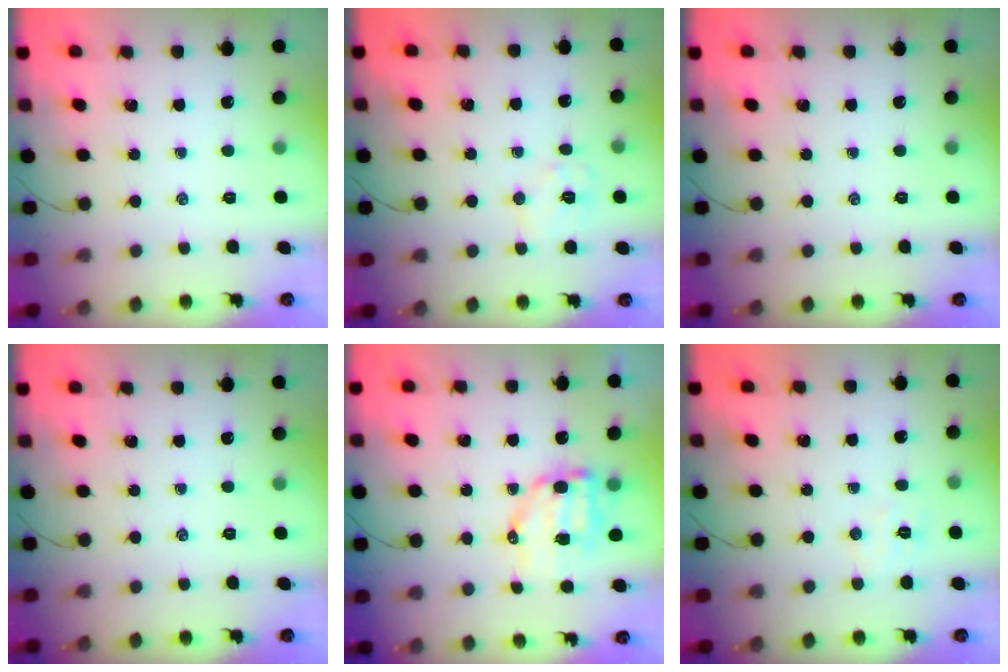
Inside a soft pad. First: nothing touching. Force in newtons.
{"total": 7.1, "press": 7.1, "slide": 1.0}
{"total": 0.0}
{"total": 0.0}
{"total": 9.2, "press": 9.0, "slide": 1.6}
{"total": 5.1, "press": 5.0, "slide": 0.9}